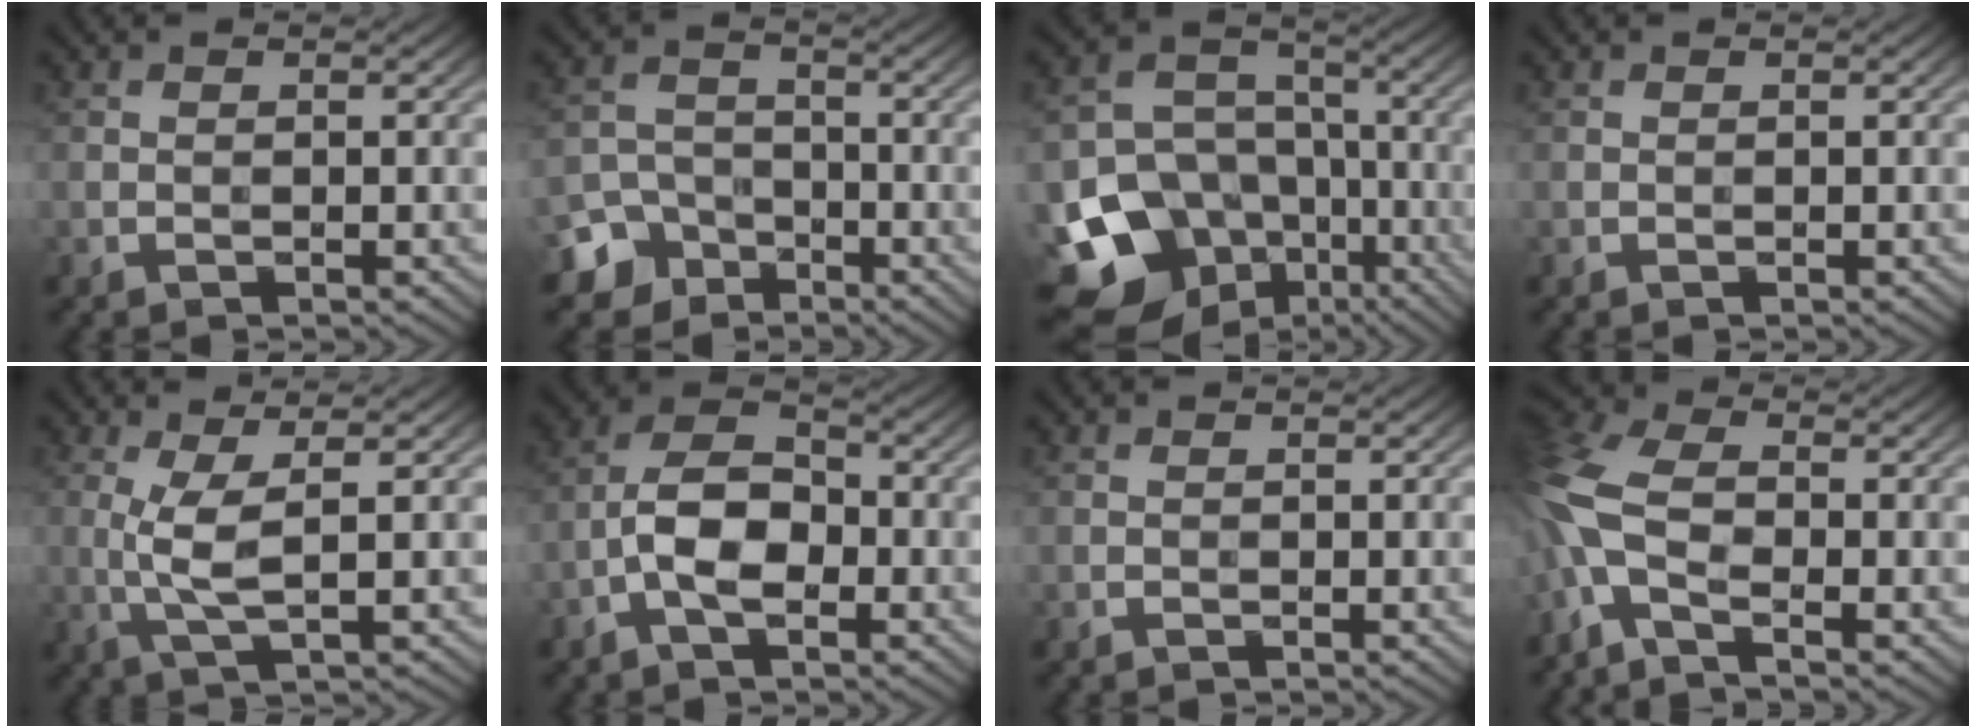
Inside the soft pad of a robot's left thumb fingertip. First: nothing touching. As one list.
[{"total": 5.3, "force": [-3.7, 3.6, 1.3], "torque": [-0.022, -0.007, -0.080]}, {"total": 16.8, "force": [-8.1, 13.3, 6.3], "torque": [-0.163, -0.046, -0.129]}, {"total": 0.0}, {"total": 4.2, "force": [1.0, 0.3, 4.1], "torque": [-0.097, 0.003, 0.018]}, {"total": 6.3, "force": [-1.9, 2.9, 5.2], "torque": [-0.101, 0.016, -0.046]}, {"total": 0.7, "force": [0.5, -0.5, -0.1], "torque": [0.001, 0.001, 0.010]}, {"total": 7.4, "force": [-1.7, 3.1, 6.5], "torque": [-0.174, 0.003, -0.060]}]